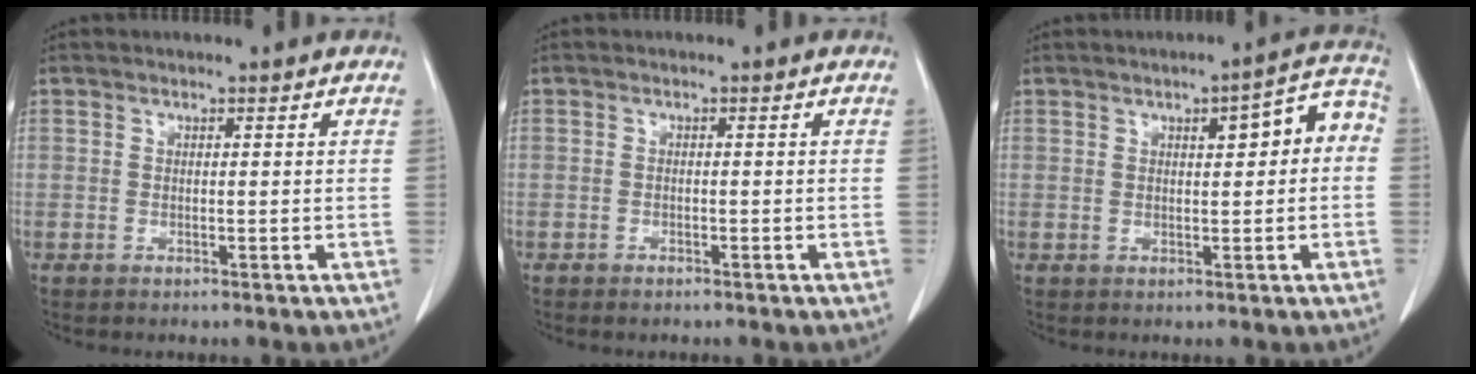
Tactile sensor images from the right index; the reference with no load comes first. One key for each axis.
{"total": 1.7, "fx": -1.3, "fy": 0.9, "fz": 0.7, "tx": -0.015, "ty": 0.000, "tz": -0.015}
{"total": 7.1, "fx": 1.2, "fy": 2.4, "fz": 6.6, "tx": -0.082, "ty": 0.034, "tz": 0.014}